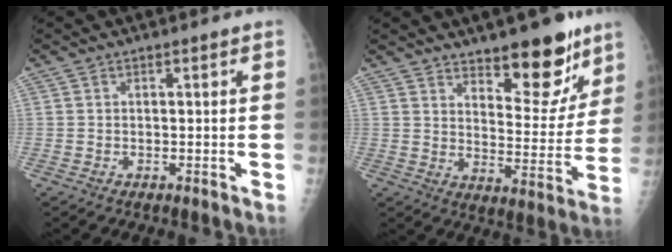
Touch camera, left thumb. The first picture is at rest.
{"total": 13.8, "force": [9.8, 5.2, 8.2], "torque": [-0.062, -0.075, 0.151]}